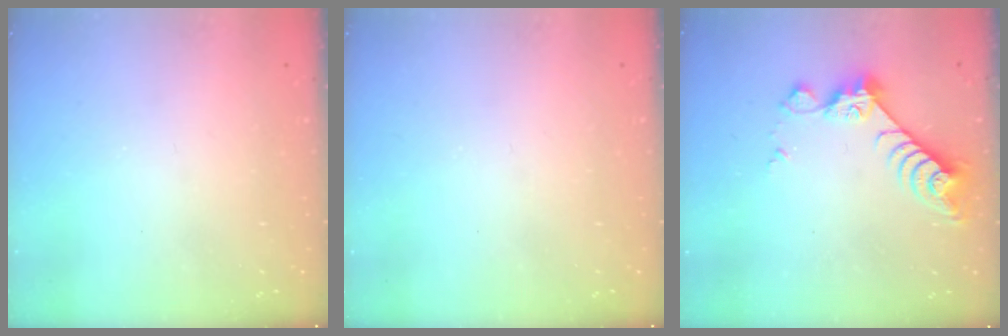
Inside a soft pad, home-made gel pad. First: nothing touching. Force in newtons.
{"total": 0.0}
{"total": 9.0, "press": 9.0, "slide": 0.6}